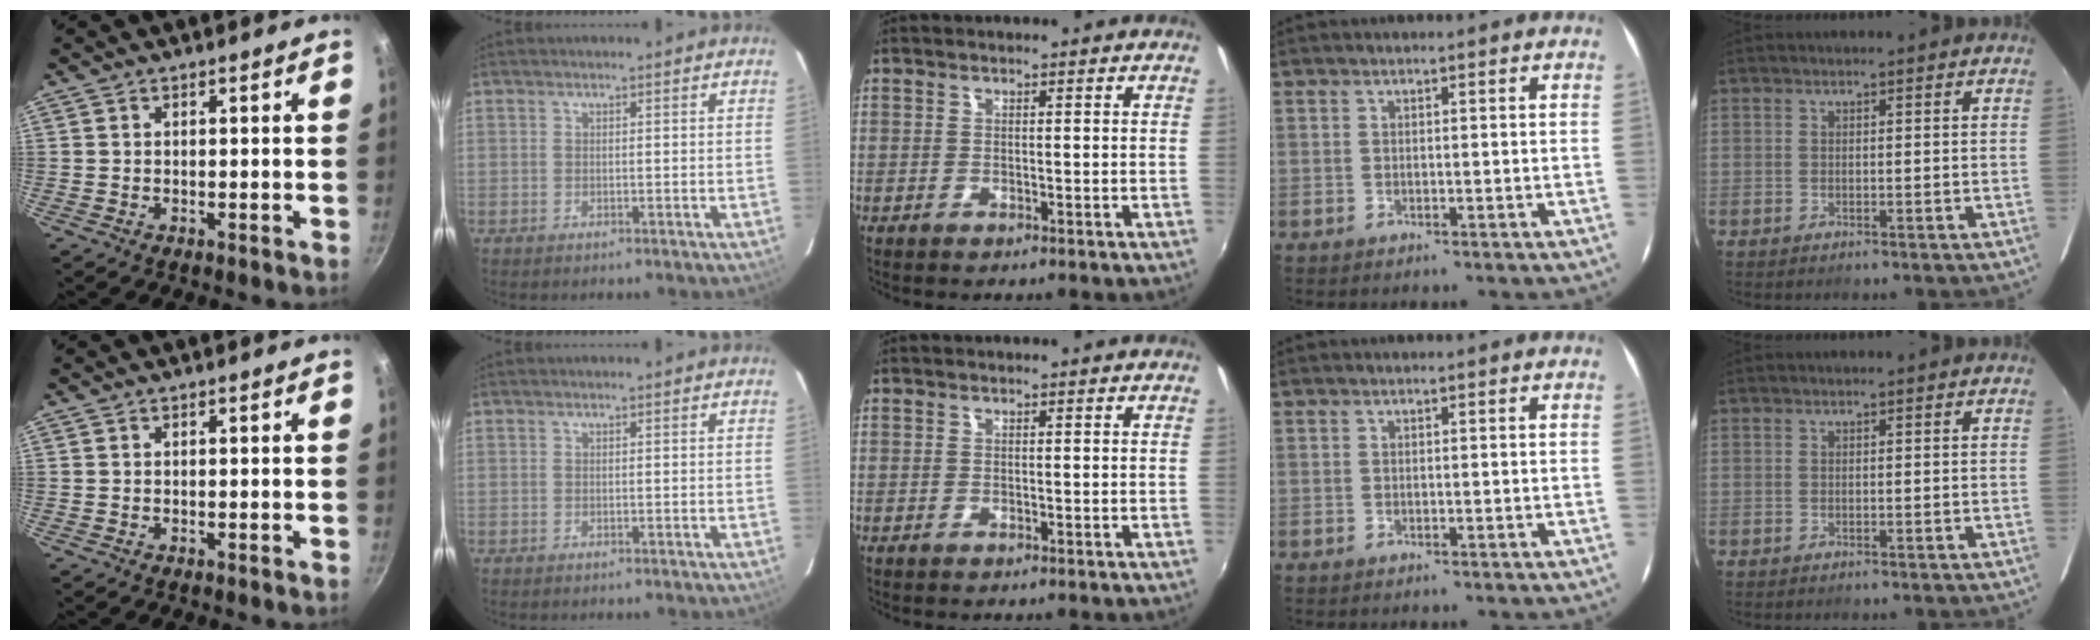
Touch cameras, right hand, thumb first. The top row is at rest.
{}